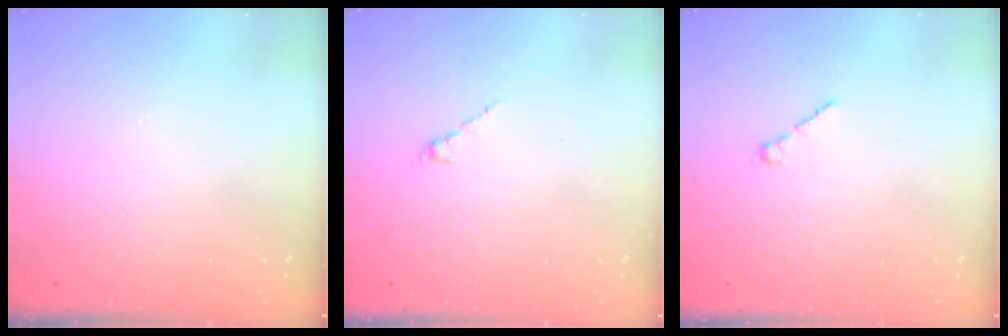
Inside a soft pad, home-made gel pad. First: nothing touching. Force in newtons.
{"total": 1.3, "press": 1.2, "slide": 0.5}
{"total": 1.7, "press": 1.7, "slide": 0.5}